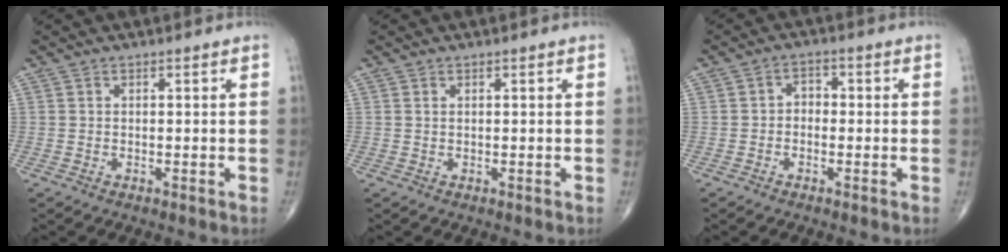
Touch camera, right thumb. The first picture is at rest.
{"total": 0.0}
{"total": 2.7, "force": [-0.6, 2.1, 1.7], "torque": [-0.010, 0.016, -0.022]}